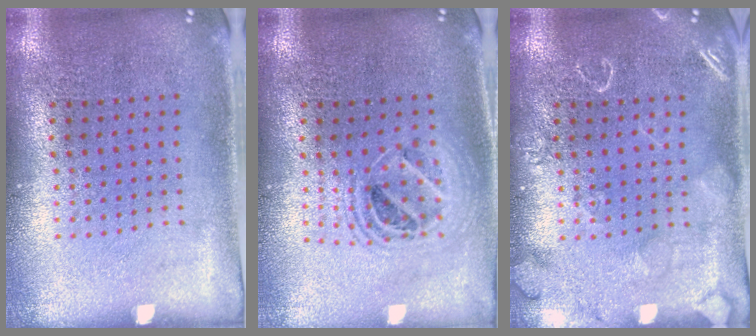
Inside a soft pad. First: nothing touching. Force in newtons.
{"total": 1.6, "press": 1.4, "slide": 0.7}
{"total": 2.4, "press": 2.4, "slide": 0.4}